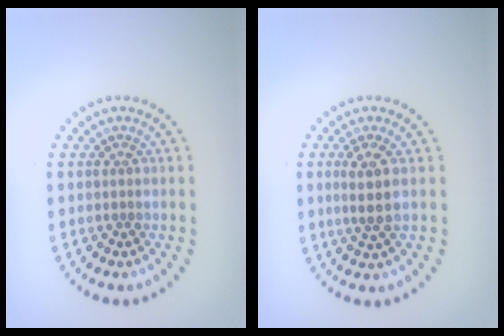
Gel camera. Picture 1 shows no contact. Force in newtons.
{"total": 2.5, "press": 2.2, "slide": 1.1}